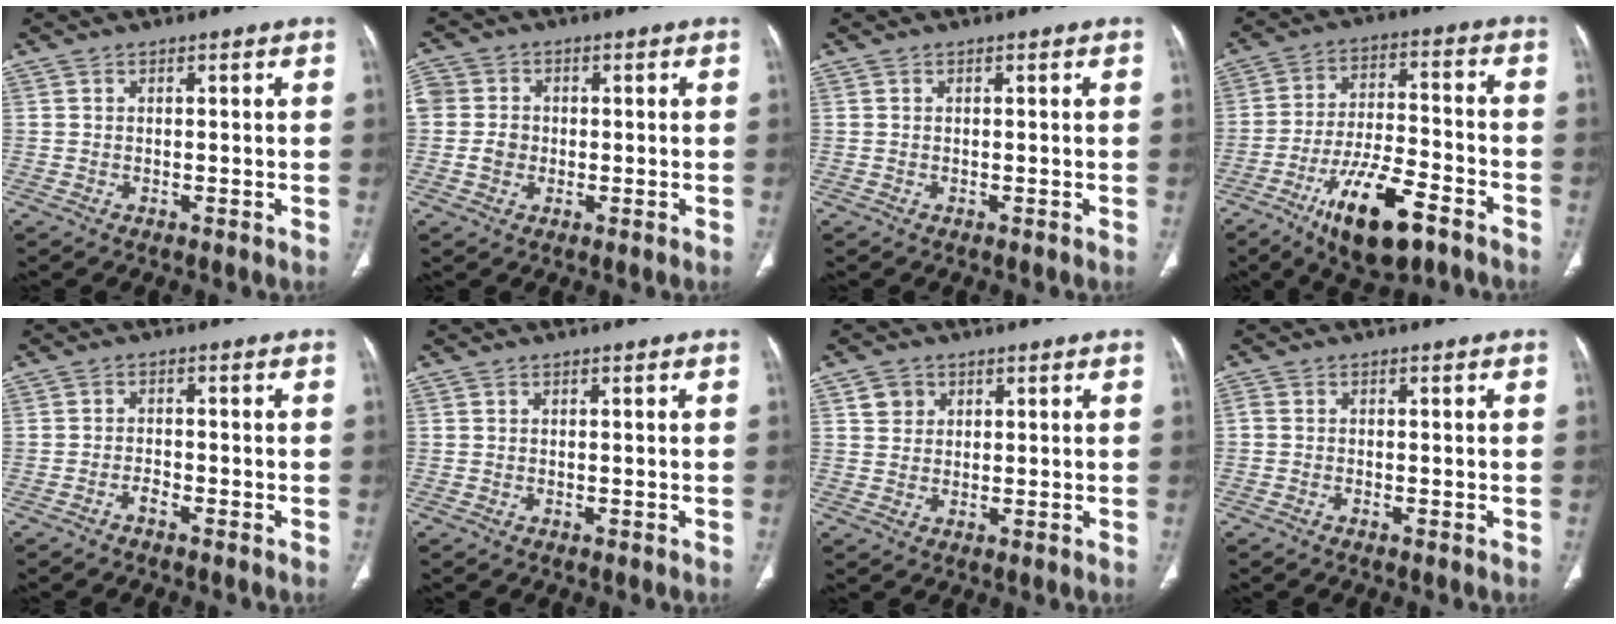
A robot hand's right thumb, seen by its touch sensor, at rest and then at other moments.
{"total": 6.6, "force": [-0.5, 6.0, 2.8], "torque": [-0.060, 0.016, -0.008]}
{"total": 0.0}
{"total": 15.4, "force": [-9.0, 5.5, 11.2], "torque": [-0.186, 0.047, -0.148]}
{"total": 1.6, "force": [-1.3, 0.4, 0.8], "torque": [-0.017, 0.010, -0.026]}
{"total": 0.0}
{"total": 3.2, "force": [1.4, 2.8, 0.8], "torque": [0.001, -0.007, 0.024]}
{"total": 0.8, "force": [-0.5, 0.3, 0.5], "torque": [-0.015, -0.001, -0.015]}